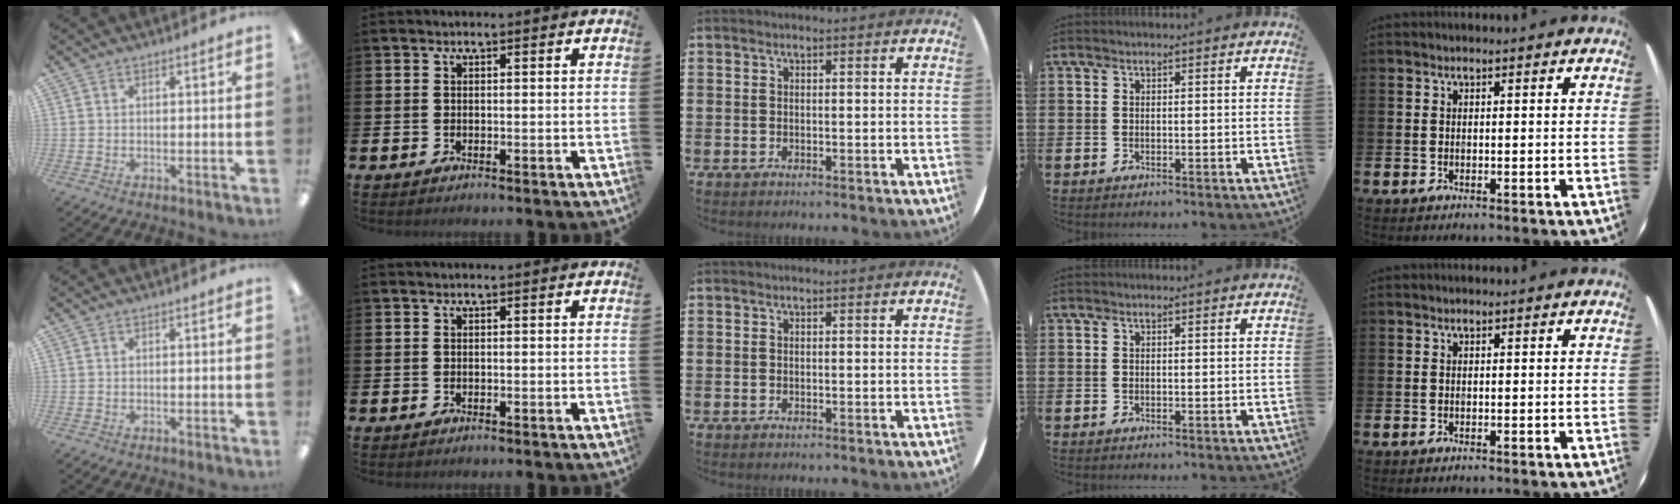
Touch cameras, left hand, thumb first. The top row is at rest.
{}